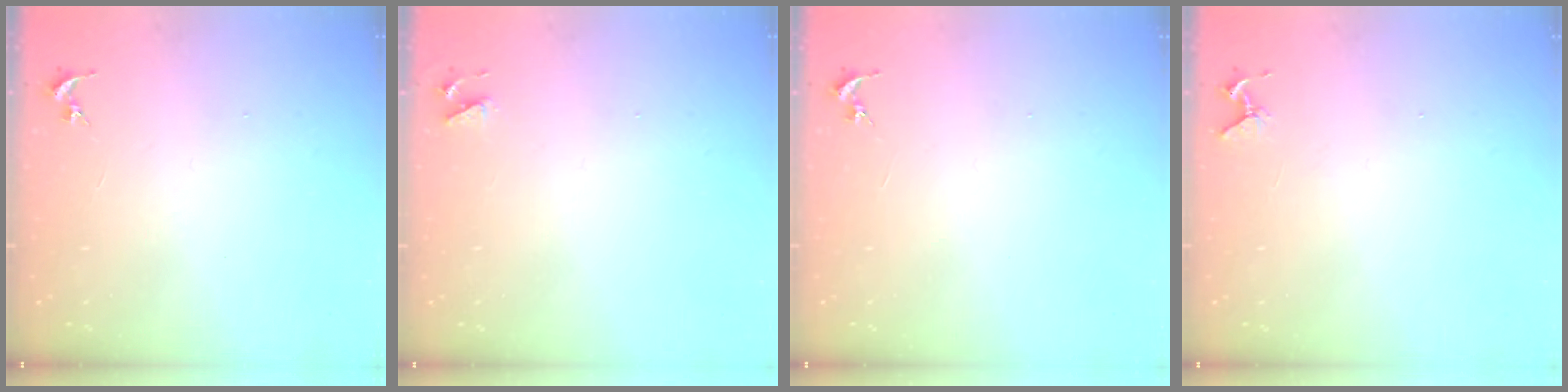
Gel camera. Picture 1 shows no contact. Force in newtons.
{"total": 4.1, "press": 4.0, "slide": 0.7}
{"total": 0.0}
{"total": 4.2, "press": 4.2, "slide": 0.4}